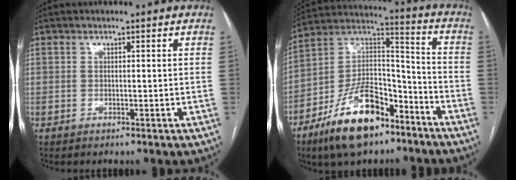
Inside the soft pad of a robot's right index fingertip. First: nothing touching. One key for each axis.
{"total": 17.2, "fx": -10.9, "fy": 7.4, "fz": 10.9, "tx": -0.202, "ty": 0.022, "tz": -0.189}